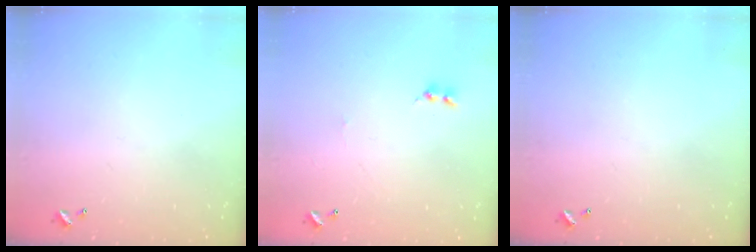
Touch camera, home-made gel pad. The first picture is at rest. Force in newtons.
{"total": 0.0}
{"total": 0.0}